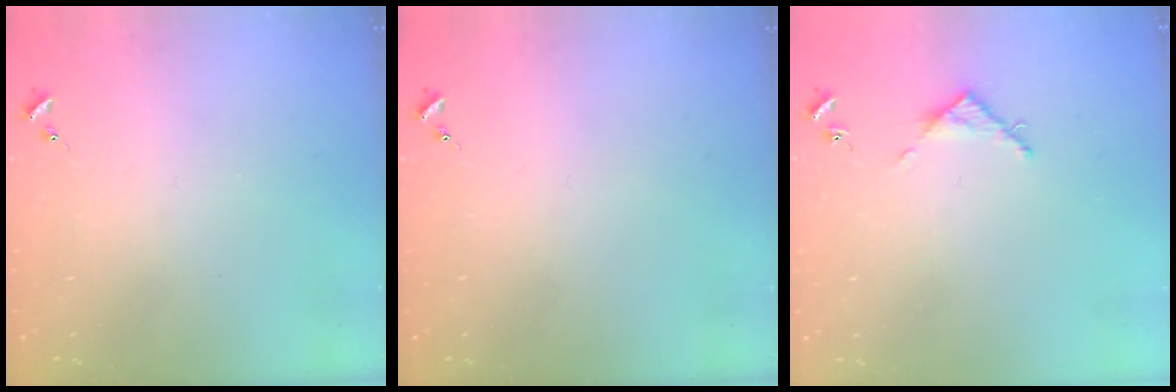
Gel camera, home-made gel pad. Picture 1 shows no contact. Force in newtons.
{"total": 0.0}
{"total": 4.0, "press": 4.0, "slide": 0.5}